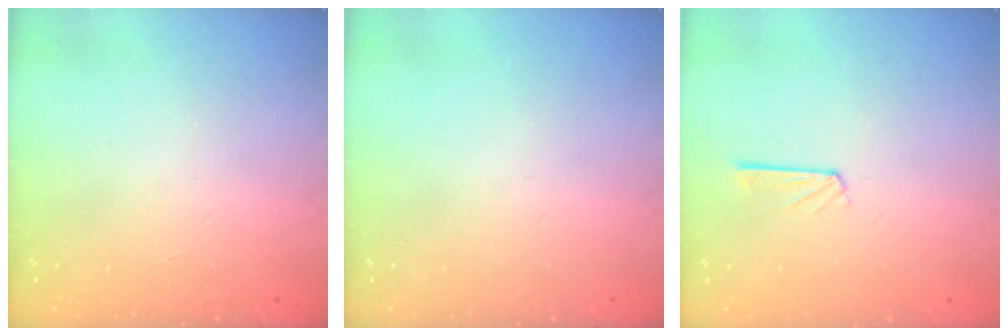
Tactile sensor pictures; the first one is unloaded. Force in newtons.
{"total": 0.0}
{"total": 3.9, "press": 3.9, "slide": 0.3}